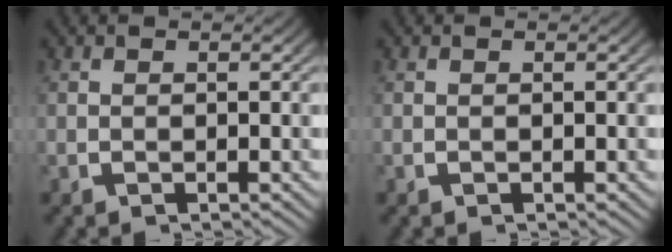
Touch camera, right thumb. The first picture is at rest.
{"total": 0.0}